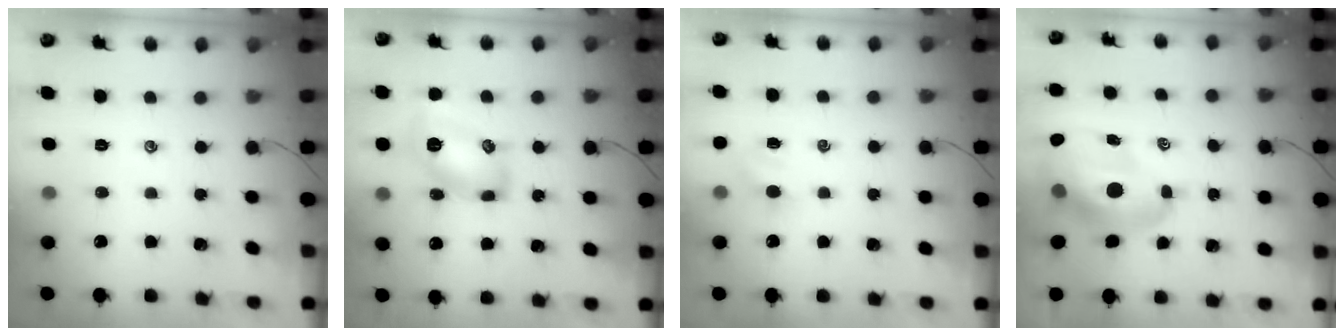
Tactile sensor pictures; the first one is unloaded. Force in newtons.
{"total": 12.1, "press": 12.1, "slide": 0.8}
{"total": 3.5, "press": 3.3, "slide": 1.1}
{"total": 12.4, "press": 11.9, "slide": 3.5}